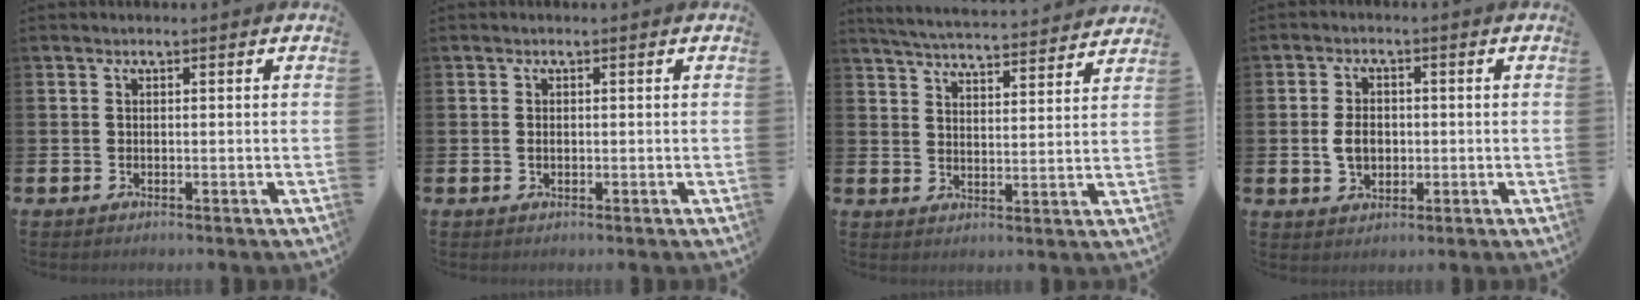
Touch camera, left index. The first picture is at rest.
{"total": 0.7, "force": [-0.1, 0.4, 0.5], "torque": [-0.008, 0.003, -0.004]}
{"total": 5.3, "force": [5.2, 0.3, 0.6], "torque": [-0.039, -0.038, 0.092]}
{"total": 4.1, "force": [-0.3, 2.9, 2.9], "torque": [-0.048, 0.007, -0.010]}